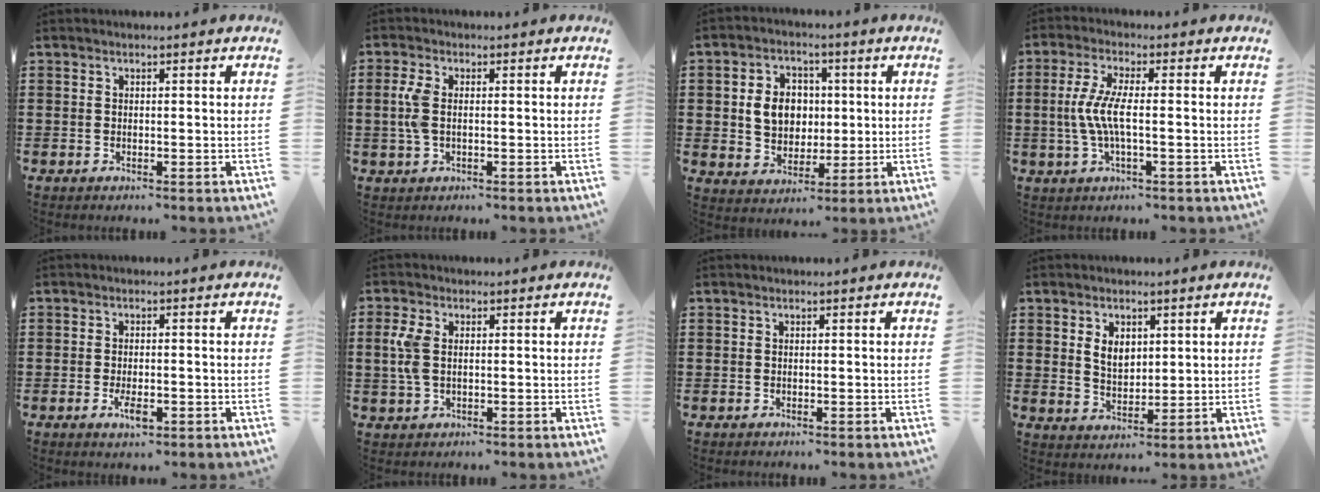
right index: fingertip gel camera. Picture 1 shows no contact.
{"total": 3.9, "force": [0.0, 1.9, 3.4], "torque": [-0.098, -0.005, -0.010]}
{"total": 7.2, "force": [0.7, 6.0, 3.9], "torque": [-0.078, 0.014, 0.008]}
{"total": 5.7, "force": [-0.8, 1.1, 5.6], "torque": [-0.135, -0.012, -0.027]}
{"total": 3.0, "force": [-1.2, 1.1, 2.6], "torque": [-0.052, -0.004, -0.022]}
{"total": 4.7, "force": [0.5, 2.7, 3.8], "torque": [-0.100, 0.003, 0.001]}
{"total": 0.0}
{"total": 4.0, "force": [1.5, 2.8, 2.5], "torque": [-0.050, 0.007, 0.025]}